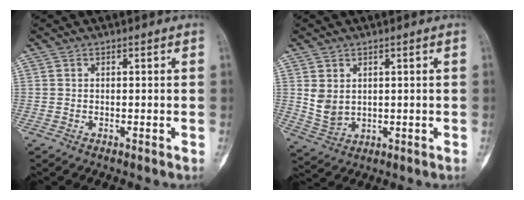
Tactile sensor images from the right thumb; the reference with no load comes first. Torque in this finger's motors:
{"motor_torque": [0.69, 0.58, 0.48, -0.25, 0.08]}